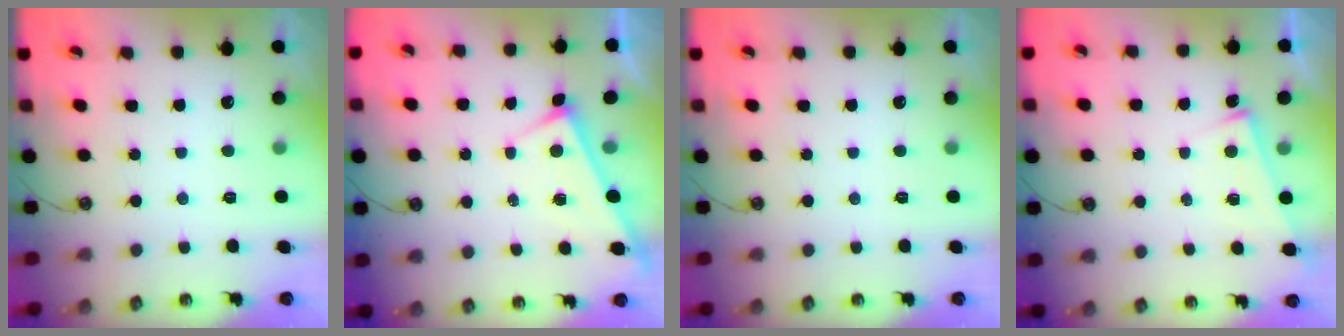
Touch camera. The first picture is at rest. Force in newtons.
{"total": 3.0, "press": 3.0, "slide": 0.2}
{"total": 0.0}
{"total": 3.0, "press": 3.0, "slide": 0.4}